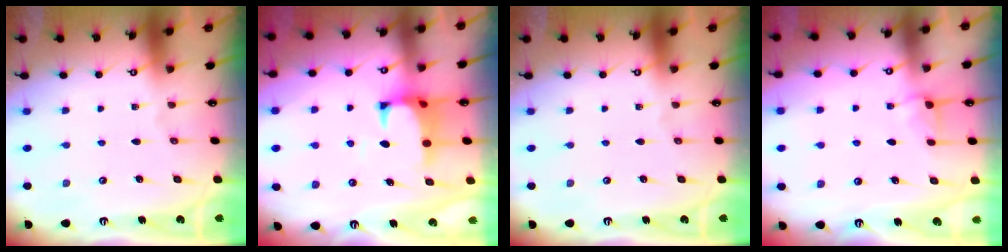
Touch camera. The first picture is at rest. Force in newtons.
{"total": 1.3, "press": 0.8, "slide": 1.0}
{"total": 0.0}
{"total": 1.7, "press": 1.6, "slide": 0.7}